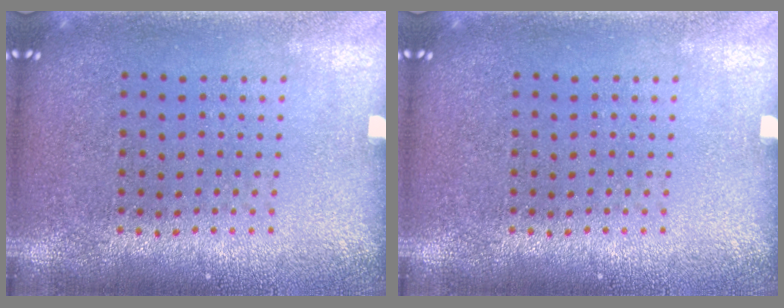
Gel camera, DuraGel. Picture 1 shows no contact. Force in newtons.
{"total": 0.0}